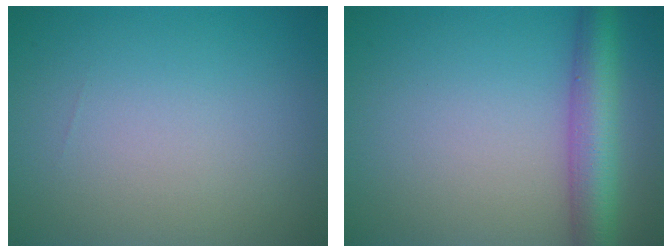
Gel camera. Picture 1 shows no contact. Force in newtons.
{"total": 5.2, "press": 5.2, "slide": 0.1}